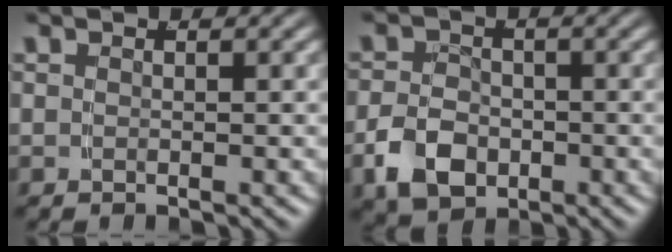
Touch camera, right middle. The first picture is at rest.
{"total": 5.0, "force": [-1.6, 3.8, 2.9], "torque": [-0.052, -0.011, -0.025]}